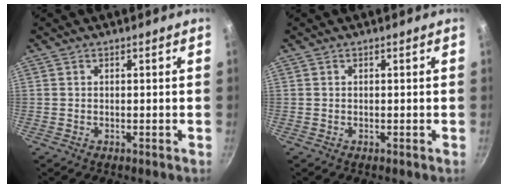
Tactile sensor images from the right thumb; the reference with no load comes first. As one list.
[{"total": 0.0}]